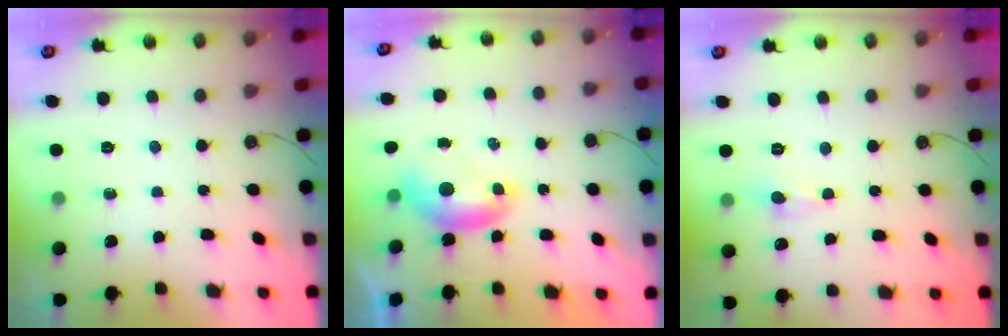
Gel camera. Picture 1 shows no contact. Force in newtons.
{"total": 0.0}
{"total": 0.7, "press": 0.7, "slide": 0.3}